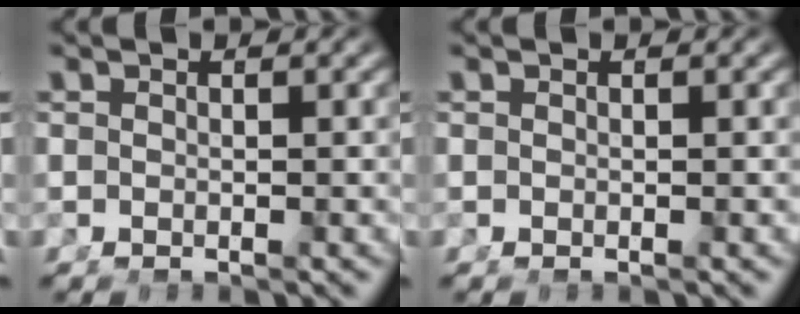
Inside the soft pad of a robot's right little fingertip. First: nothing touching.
{"total": 0.0}